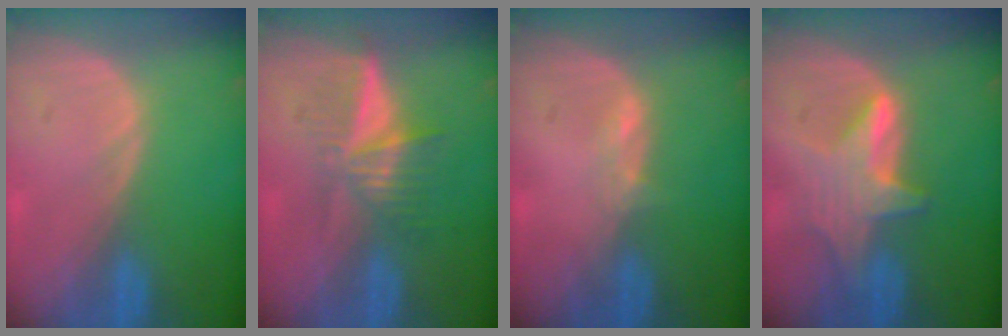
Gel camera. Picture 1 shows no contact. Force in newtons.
{"total": 6.5, "press": 5.5, "slide": 3.6}
{"total": 1.3, "press": 1.2, "slide": 0.5}
{"total": 6.3, "press": 6.1, "slide": 1.5}